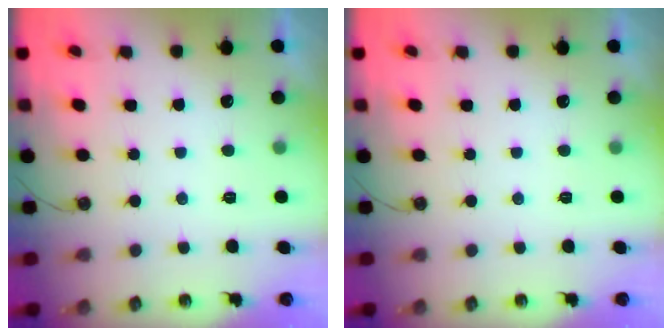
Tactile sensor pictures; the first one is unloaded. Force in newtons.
{"total": 0.0}